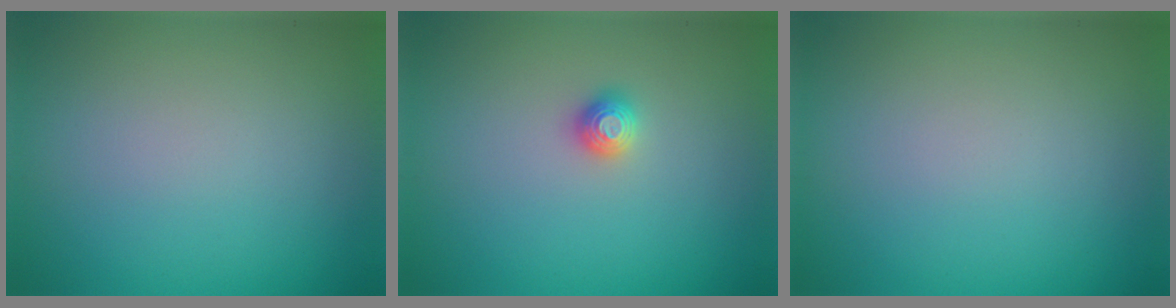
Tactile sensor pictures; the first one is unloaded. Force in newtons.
{"total": 1.1, "press": 1.1, "slide": 0.2}
{"total": 0.0}